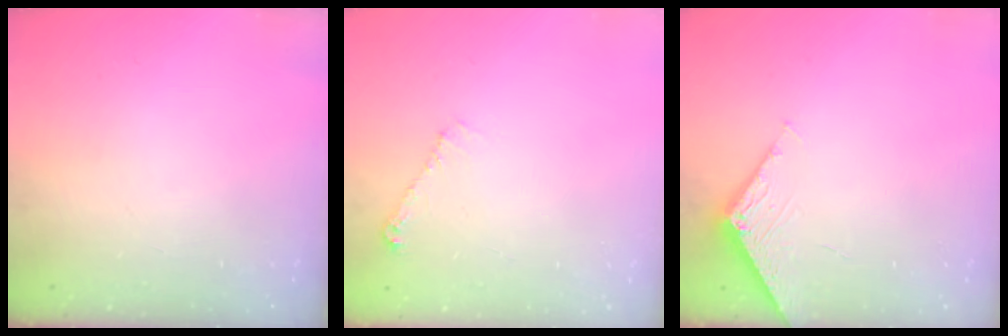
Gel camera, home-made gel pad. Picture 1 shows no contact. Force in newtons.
{"total": 5.3, "press": 5.2, "slide": 0.8}
{"total": 3.6, "press": 3.6, "slide": 0.3}